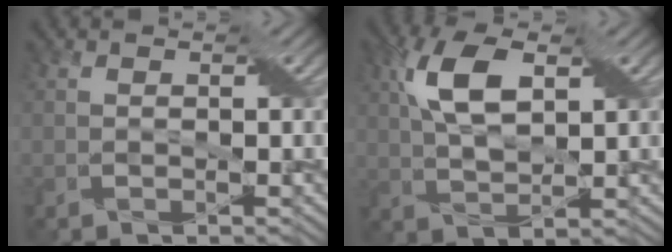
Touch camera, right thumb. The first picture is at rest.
{"total": 7.6, "force": [2.8, 3.5, 6.1], "torque": [-0.135, 0.010, 0.049]}